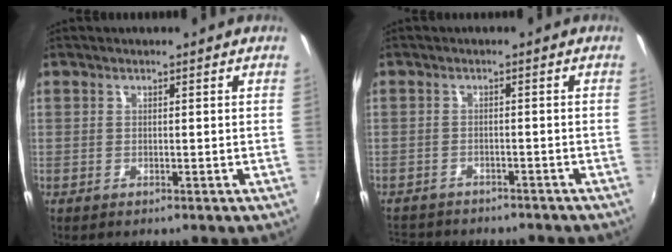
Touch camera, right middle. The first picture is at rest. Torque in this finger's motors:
{"motor_torque": [1.00, -1.14, 0.16, 0.07]}